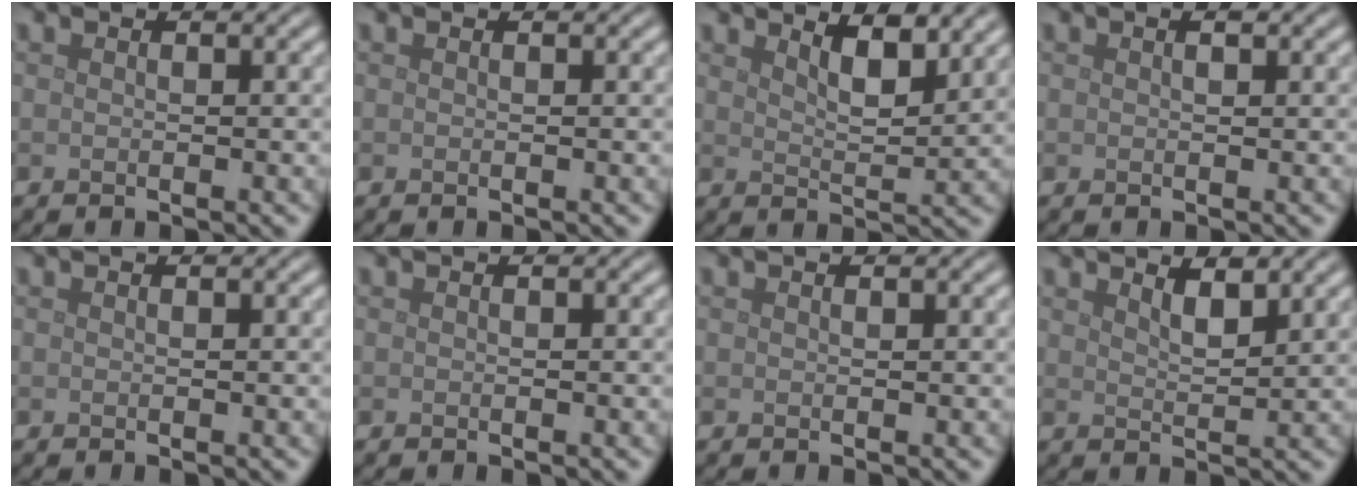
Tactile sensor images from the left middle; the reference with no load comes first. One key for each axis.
{"total": 0.0}
{"total": 3.4, "fx": 2.6, "fy": 0.9, "fz": 2.1, "tx": -0.037, "ty": -0.006, "tz": 0.042}
{"total": 0.7, "fx": 0.3, "fy": 0.2, "fz": 0.6, "tx": -0.009, "ty": 0.001, "tz": 0.007}
{"total": 0.0}
{"total": 0.0}
{"total": 0.0}
{"total": 2.1, "fx": 1.7, "fy": 0.5, "fz": 1.2, "tx": -0.017, "ty": -0.001, "tz": 0.029}